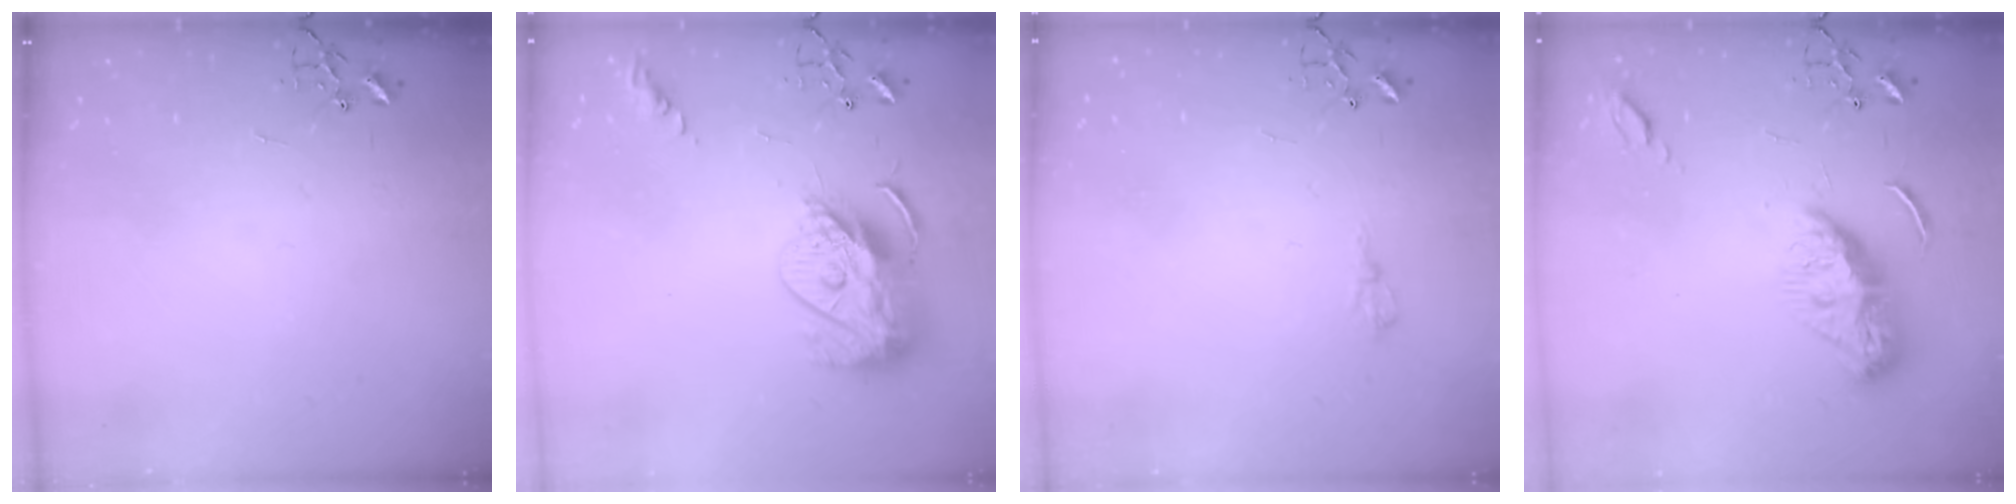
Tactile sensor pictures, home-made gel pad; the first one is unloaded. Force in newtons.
{"total": 14.0, "press": 13.9, "slide": 1.4}
{"total": 6.5, "press": 6.4, "slide": 0.8}
{"total": 11.3, "press": 11.3, "slide": 0.3}